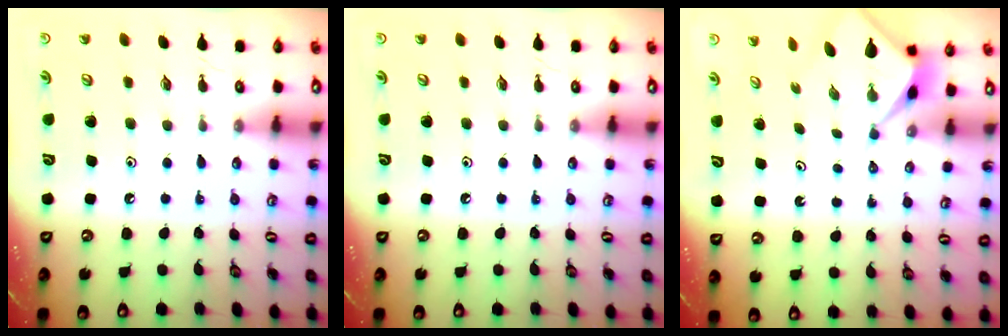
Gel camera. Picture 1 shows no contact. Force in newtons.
{"total": 0.0}
{"total": 2.2, "press": 2.1, "slide": 0.2}